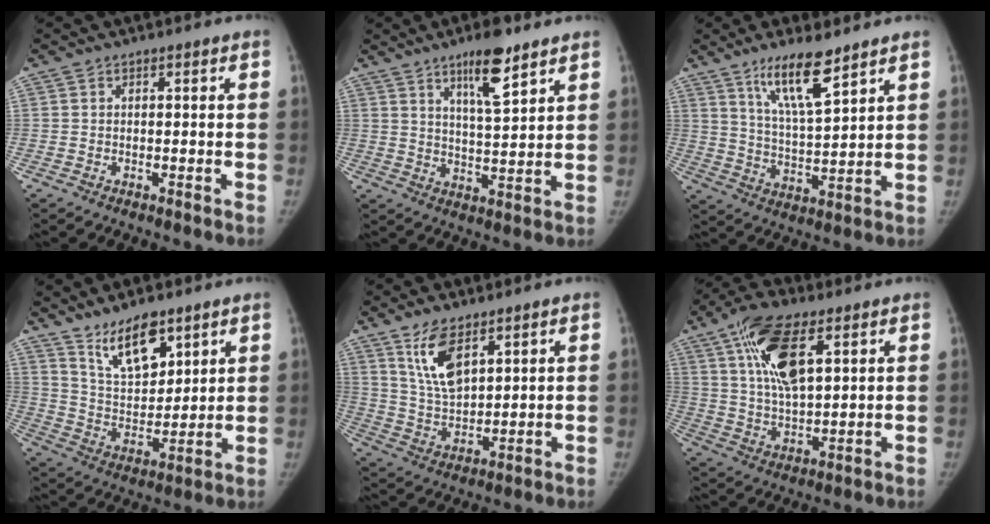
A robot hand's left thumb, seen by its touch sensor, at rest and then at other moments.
{"total": 9.4, "force": [6.1, 2.0, 6.9], "torque": [-0.106, -0.038, 0.104]}
{"total": 10.9, "force": [7.4, 2.1, 7.8], "torque": [-0.135, -0.048, 0.143]}
{"total": 11.7, "force": [8.1, 5.1, 6.8], "torque": [-0.093, -0.058, 0.158]}
{"total": 9.4, "force": [5.4, 4.1, 6.5], "torque": [-0.112, -0.031, 0.116]}
{"total": 14.4, "force": [6.2, 6.0, 11.4], "torque": [-0.202, -0.016, 0.116]}